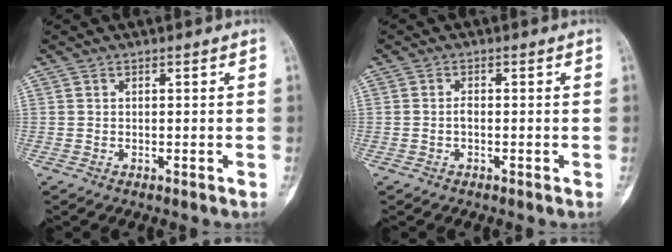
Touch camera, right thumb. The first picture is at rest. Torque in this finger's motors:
{"motor_torque": [-0.22, 0.02, 0.26, -0.28, 0.00]}